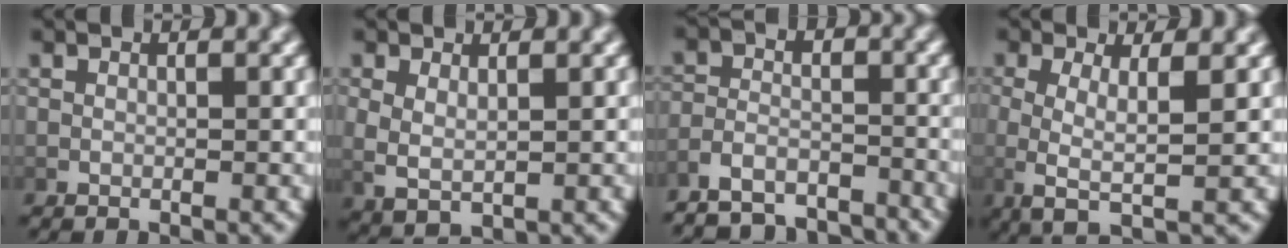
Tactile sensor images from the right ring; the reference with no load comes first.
{"total": 3.9, "force": [0.4, 2.7, 2.7], "torque": [-0.063, -0.016, 0.023]}
{"total": 7.8, "force": [-7.2, 2.5, 1.5], "torque": [-0.017, -0.020, -0.117]}
{"total": 4.7, "force": [-0.1, 1.4, 4.5], "torque": [-0.088, -0.019, 0.010]}